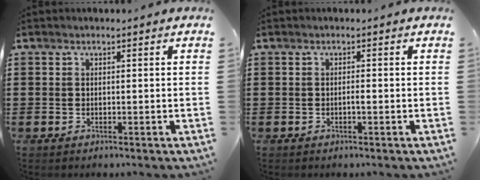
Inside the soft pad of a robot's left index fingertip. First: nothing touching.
{"total": 0.9, "force": [-0.3, 0.1, 0.8], "torque": [-0.016, -0.003, -0.005]}